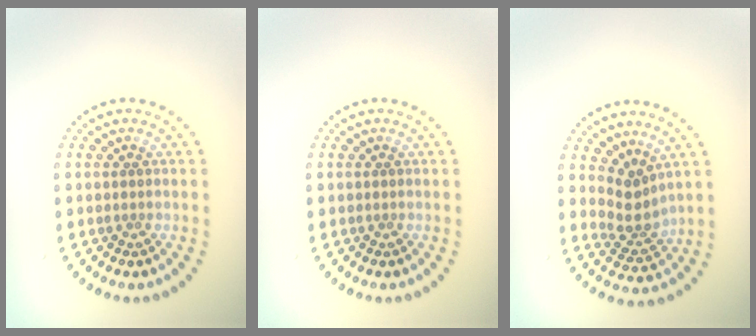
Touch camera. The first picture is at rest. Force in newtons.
{"total": 0.0}
{"total": 2.9, "press": 2.1, "slide": 2.0}